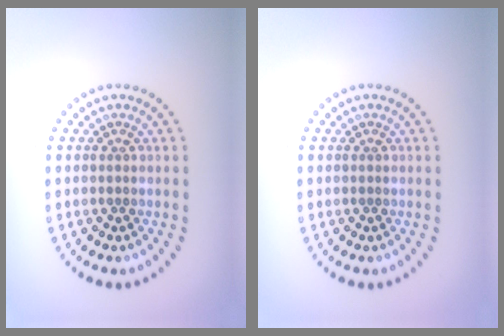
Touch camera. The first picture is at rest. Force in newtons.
{"total": 0.0}